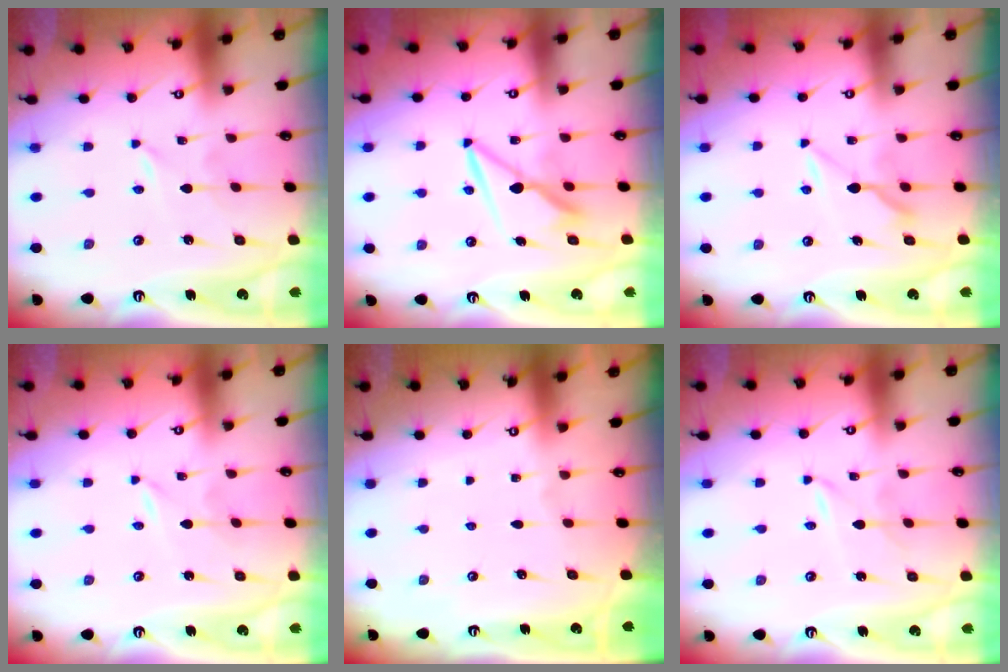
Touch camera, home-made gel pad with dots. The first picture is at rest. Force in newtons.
{"total": 8.3, "press": 8.2, "slide": 1.2}
{"total": 6.1, "press": 6.1, "slide": 0.7}
{"total": 0.0}
{"total": 0.0}
{"total": 1.5, "press": 1.4, "slide": 0.2}